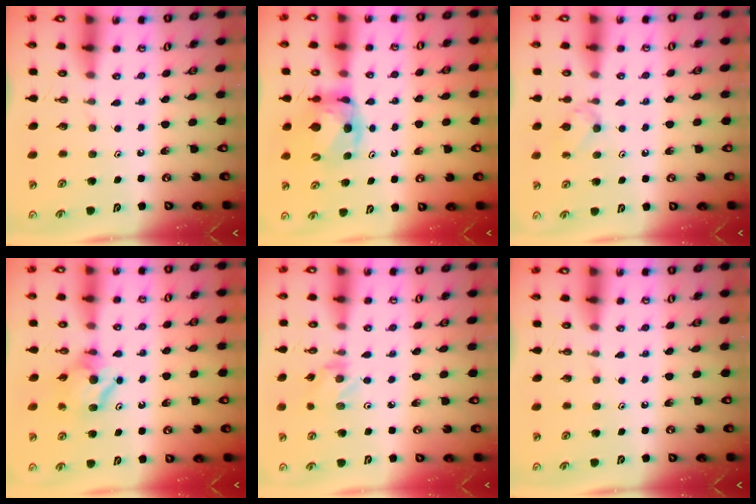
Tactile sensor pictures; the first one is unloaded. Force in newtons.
{"total": 7.5, "press": 7.5, "slide": 0.6}
{"total": 5.7, "press": 5.7, "slide": 0.9}
{"total": 7.8, "press": 7.8, "slide": 0.7}
{"total": 1.2, "press": 1.2, "slide": 0.2}
{"total": 0.0}